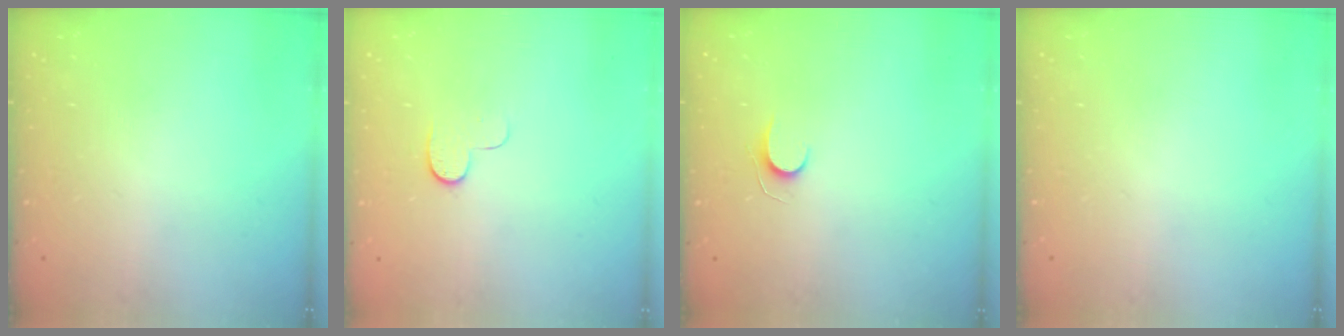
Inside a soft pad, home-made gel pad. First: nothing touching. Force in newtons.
{"total": 5.7, "press": 5.7, "slide": 0.6}
{"total": 5.4, "press": 5.4, "slide": 0.5}
{"total": 0.0}